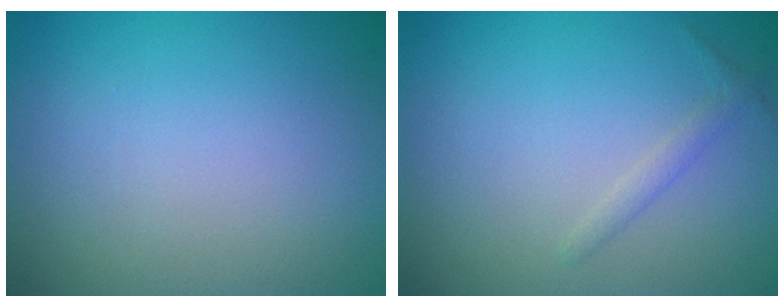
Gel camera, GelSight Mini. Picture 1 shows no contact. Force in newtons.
{"total": 0.9, "press": 0.9, "slide": 0.1}